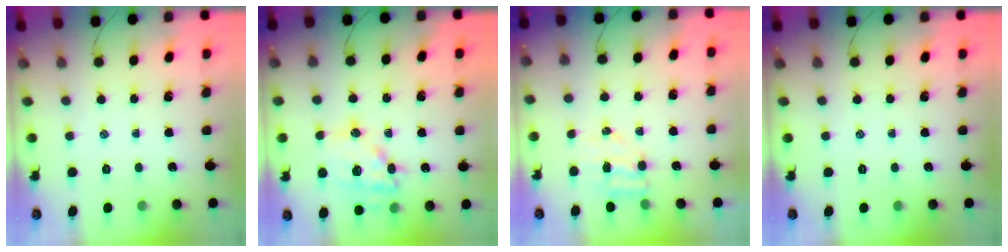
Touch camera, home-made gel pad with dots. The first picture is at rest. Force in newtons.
{"total": 16.1, "press": 15.9, "slide": 3.0}
{"total": 5.0, "press": 5.0, "slide": 0.7}
{"total": 0.0}